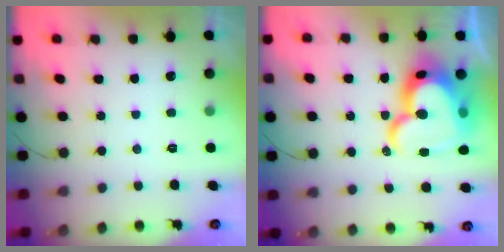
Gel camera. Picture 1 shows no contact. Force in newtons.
{"total": 27.1, "press": 27.0, "slide": 2.4}